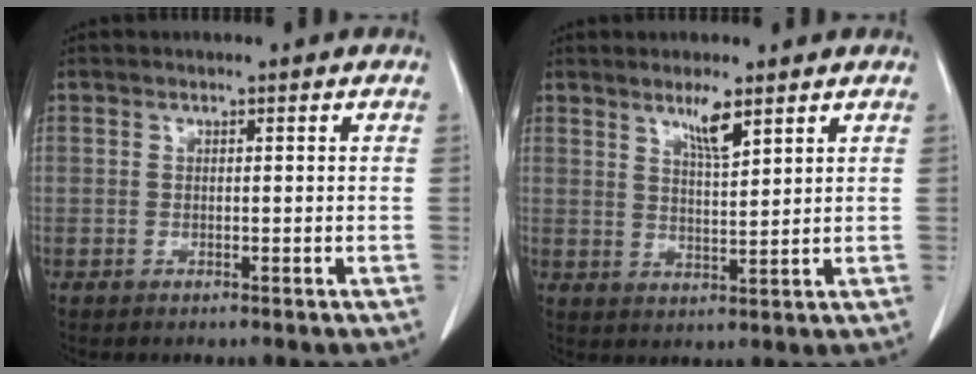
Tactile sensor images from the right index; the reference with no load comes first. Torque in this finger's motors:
{"motor_torque": [0.11, 0.10, 0.04, 0.03]}